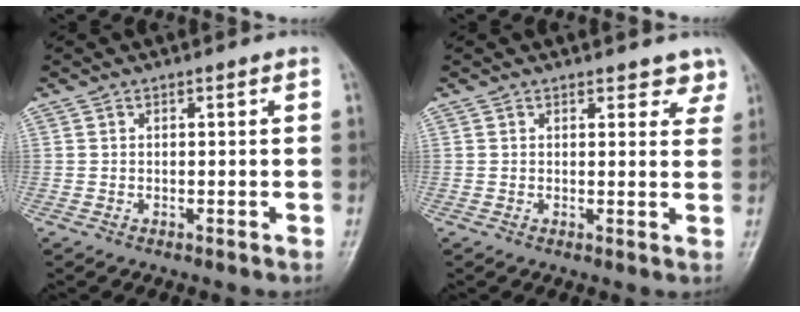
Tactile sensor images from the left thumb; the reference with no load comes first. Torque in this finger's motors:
{"motor_torque": [-0.01, 0.09, -0.30, -0.03, 0.05]}